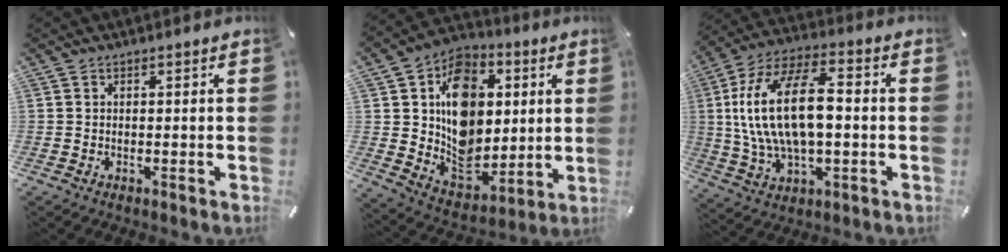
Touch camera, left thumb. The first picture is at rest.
{"total": 16.1, "force": [1.9, 13.6, 8.4], "torque": [-0.130, -0.014, 0.043]}
{"total": 19.5, "force": [0.9, 10.7, 16.4], "torque": [-0.333, 0.004, 0.012]}